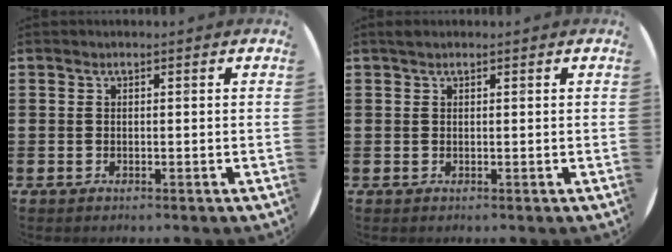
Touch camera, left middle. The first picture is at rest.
{"total": 0.7, "force": [0.6, 0.3, 0.2], "torque": [-0.005, 0.004, 0.011]}